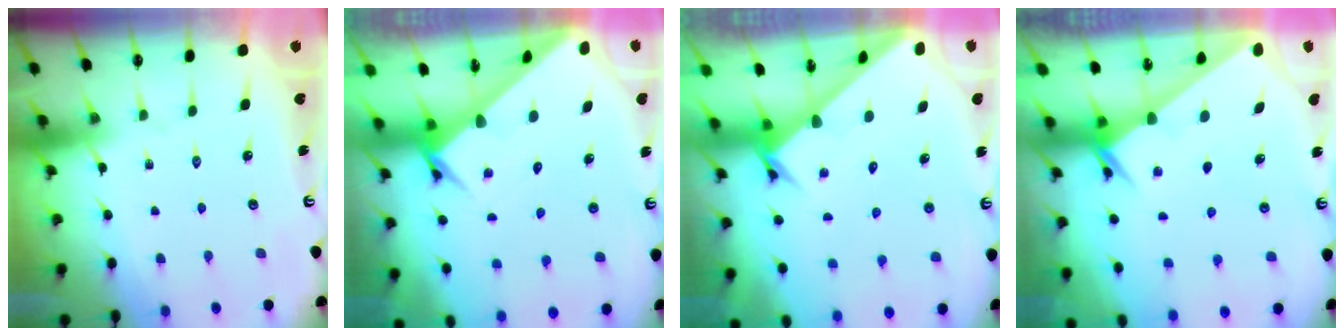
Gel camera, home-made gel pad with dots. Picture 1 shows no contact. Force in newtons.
{"total": 3.0, "press": 3.0, "slide": 0.3}
{"total": 2.6, "press": 2.6, "slide": 0.3}
{"total": 1.9, "press": 1.9, "slide": 0.2}